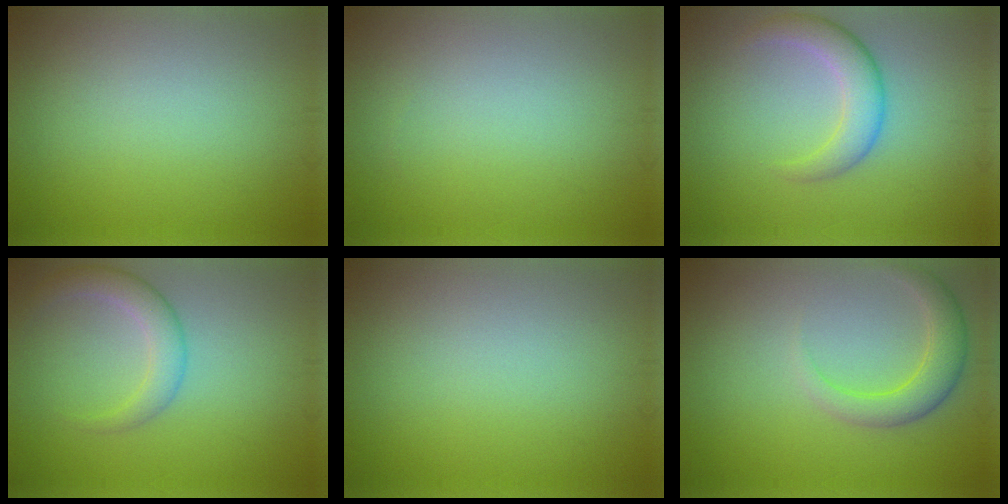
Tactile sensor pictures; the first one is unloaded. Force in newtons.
{"total": 0.0}
{"total": 3.5, "press": 3.5, "slide": 0.0}
{"total": 2.9, "press": 2.9, "slide": 0.2}
{"total": 0.0}
{"total": 3.2, "press": 3.2, "slide": 0.0}